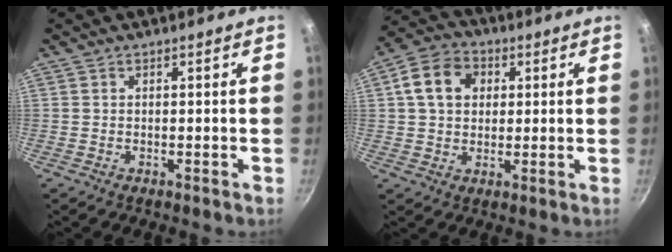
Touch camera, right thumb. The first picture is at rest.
{"total": 9.7, "force": [2.3, 7.6, 5.6], "torque": [-0.076, 0.013, 0.027]}